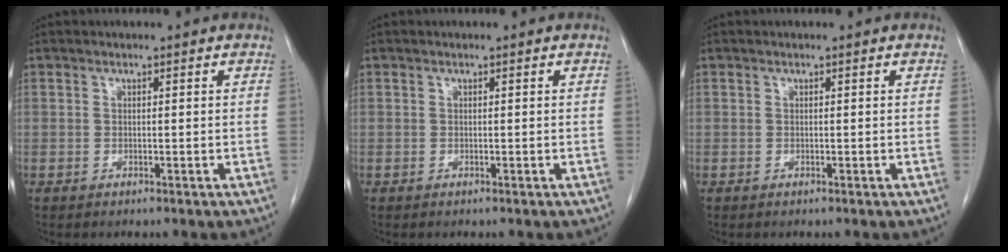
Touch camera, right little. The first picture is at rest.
{"total": 0.0}
{"total": 0.0}